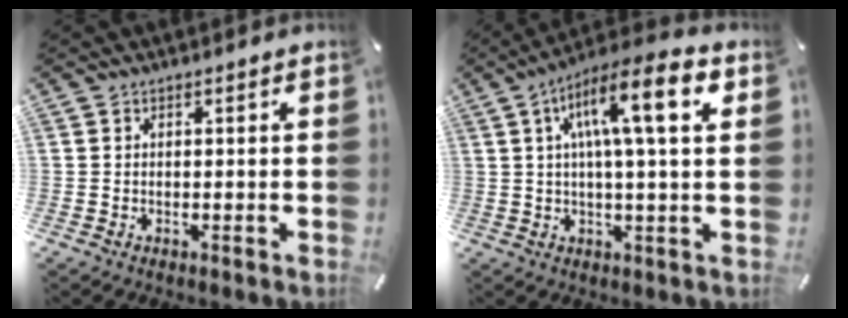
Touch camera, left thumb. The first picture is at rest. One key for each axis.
{"total": 14.5, "fx": 4.8, "fy": 2.8, "fz": 13.4, "tx": -0.228, "ty": -0.003, "tz": 0.072}